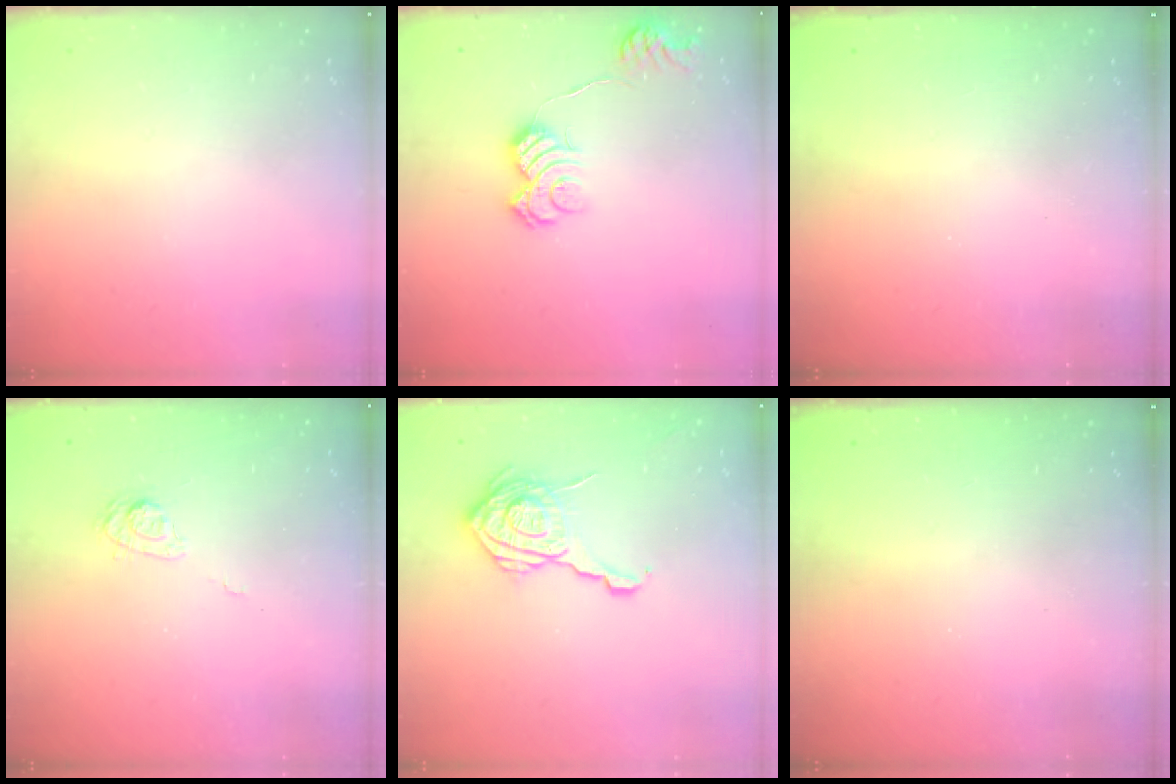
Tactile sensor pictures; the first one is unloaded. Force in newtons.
{"total": 11.1, "press": 11.0, "slide": 1.0}
{"total": 2.4, "press": 2.2, "slide": 0.8}
{"total": 4.9, "press": 4.7, "slide": 1.6}
{"total": 18.1, "press": 18.1, "slide": 0.8}
{"total": 2.3, "press": 2.2, "slide": 0.8}